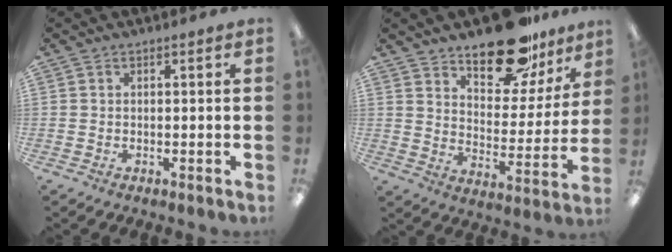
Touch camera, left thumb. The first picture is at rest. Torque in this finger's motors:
{"motor_torque": [2.22, 1.57, 1.41, -1.37, 0.12]}